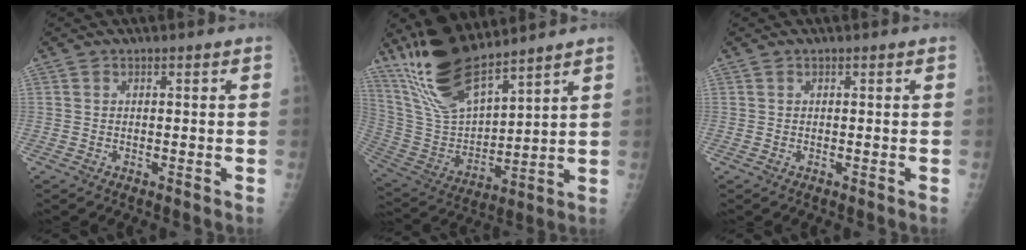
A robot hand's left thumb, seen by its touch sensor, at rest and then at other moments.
{"total": 15.8, "force": [13.2, 3.8, 7.9], "torque": [-0.134, -0.067, 0.271]}
{"total": 0.0}